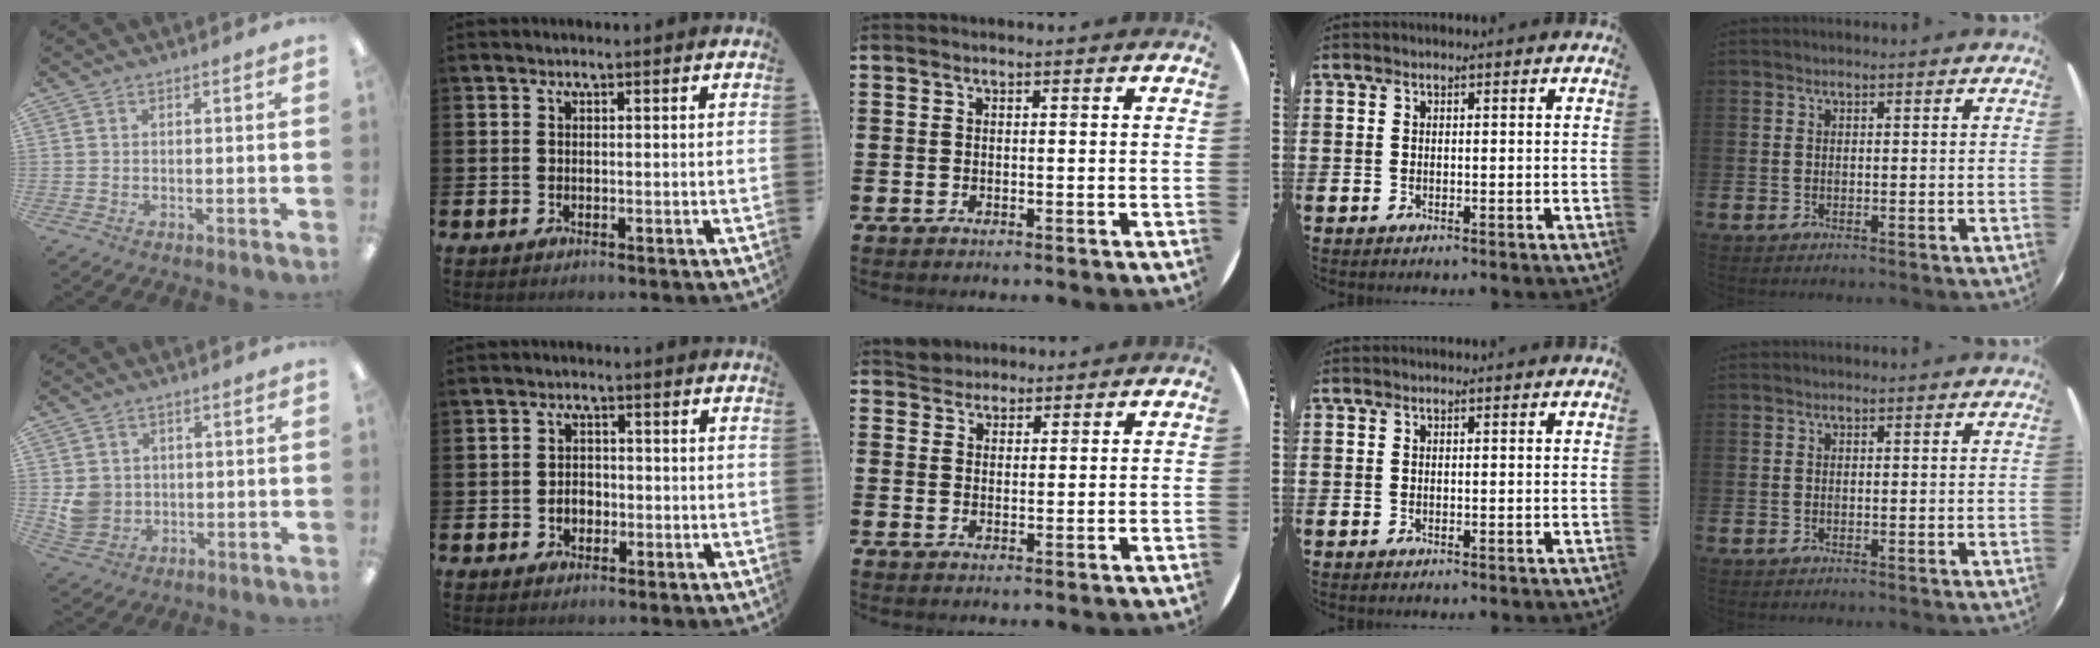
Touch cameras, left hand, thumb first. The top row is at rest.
{"thumb": {"total": 5.2, "force": [0.8, 5.0, 1.4], "torque": [-0.019, 0.007, 0.019]}, "index": {"total": 2.3, "force": [-0.7, 1.8, 1.3], "torque": [-0.016, 0.002, -0.018]}, "middle": {"total": 2.7, "force": [2.6, 0.9, -0.2], "torque": [0.005, 0.000, 0.049]}}